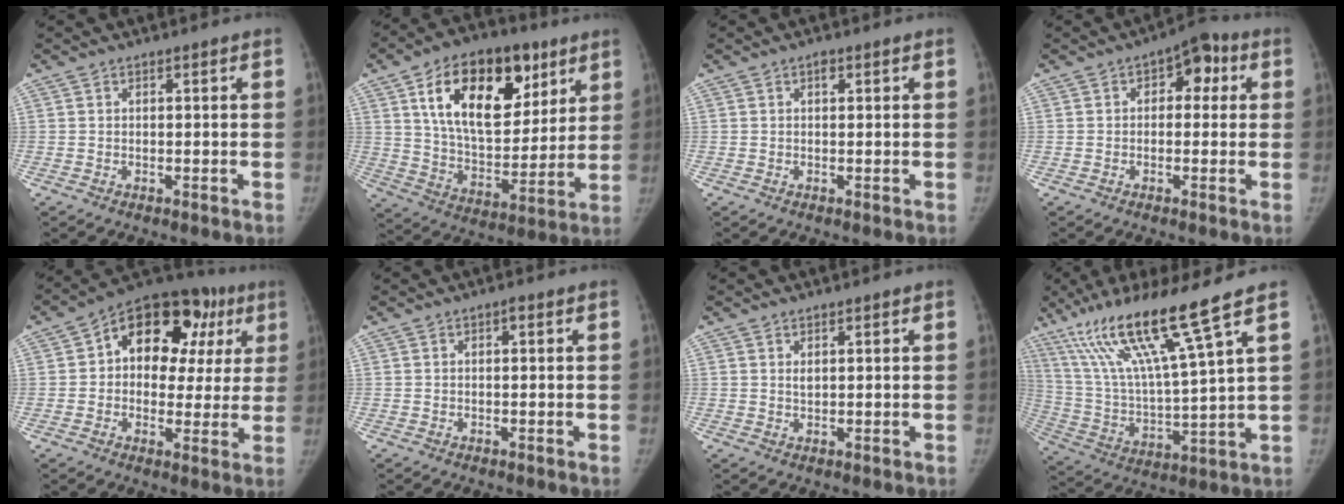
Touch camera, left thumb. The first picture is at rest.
{"total": 23.9, "force": [10.5, 13.6, 16.6], "torque": [-0.228, -0.026, 0.175]}
{"total": 1.2, "force": [0.5, 0.7, 0.8], "torque": [-0.008, 0.001, 0.005]}
{"total": 6.6, "force": [1.6, 4.0, 5.0], "torque": [-0.023, 0.014, 0.010]}
{"total": 19.8, "force": [6.2, 13.4, 13.3], "torque": [-0.118, 0.031, 0.082]}
{"total": 0.7, "force": [0.2, 0.3, 0.6], "torque": [-0.004, 0.003, 0.000]}
{"total": 1.2, "force": [0.6, 0.6, 0.8], "torque": [-0.005, -0.004, 0.013]}
{"total": 18.6, "force": [11.8, 0.1, 14.5], "torque": [-0.262, -0.053, 0.221]}